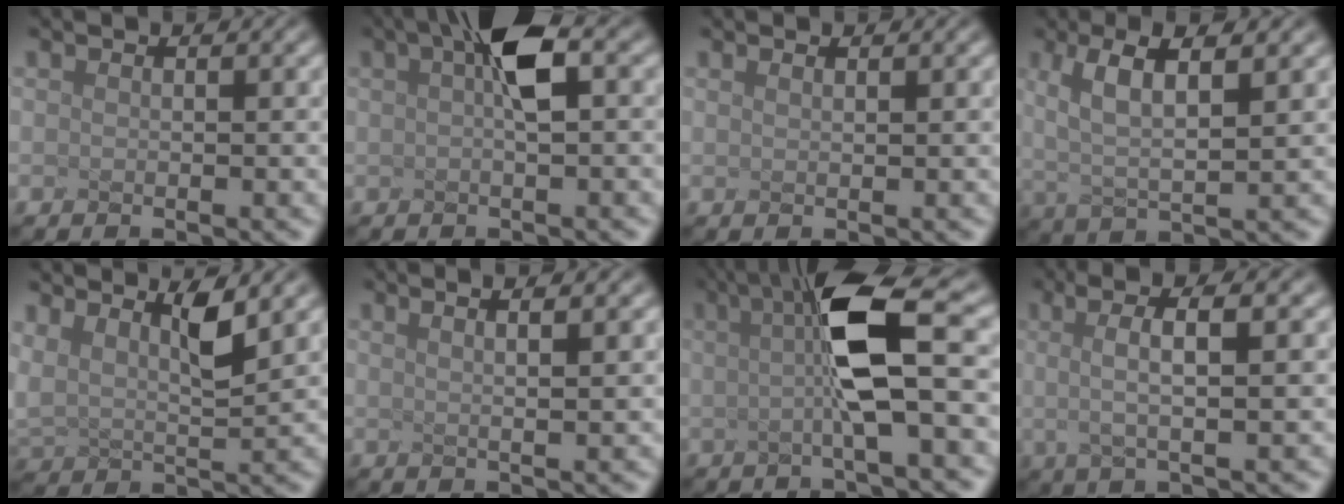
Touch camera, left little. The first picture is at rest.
{"total": 2.7, "force": [0.0, -0.3, 2.7], "torque": [-0.075, 0.006, 0.032]}
{"total": 0.9, "force": [0.6, 0.2, 0.6], "torque": [-0.004, 0.012, 0.001]}
{"total": 3.8, "force": [1.1, 0.4, 3.6], "torque": [-0.107, 0.001, 0.060]}
{"total": 2.3, "force": [1.5, -0.1, 1.7], "torque": [-0.071, -0.010, 0.067]}
{"total": 2.9, "force": [1.6, 0.4, 2.4], "torque": [-0.043, 0.022, 0.024]}
{"total": 6.0, "force": [-0.4, 0.0, 6.0], "torque": [-0.132, -0.001, 0.023]}
{"total": 3.9, "force": [0.1, 0.0, 3.9], "torque": [-0.096, 0.007, 0.033]}